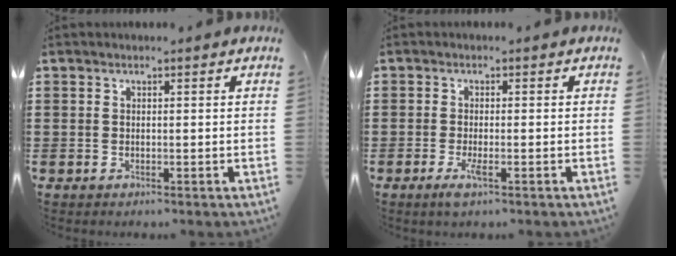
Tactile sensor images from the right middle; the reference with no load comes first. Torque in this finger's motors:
{"motor_torque": [0.70, -0.38, 0.03, 0.05]}